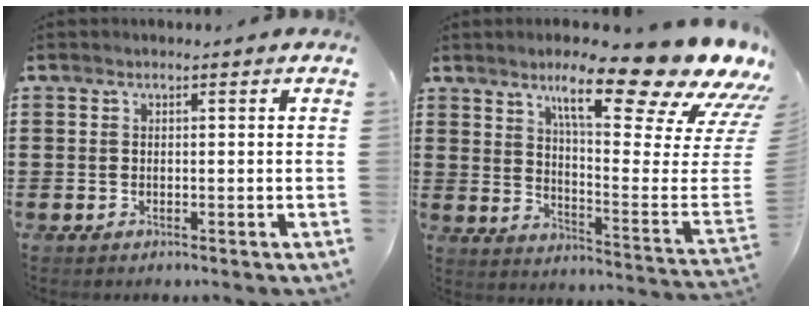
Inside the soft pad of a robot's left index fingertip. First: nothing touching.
{"total": 17.1, "force": [12.2, 2.2, 11.7], "torque": [-0.196, -0.083, 0.194]}